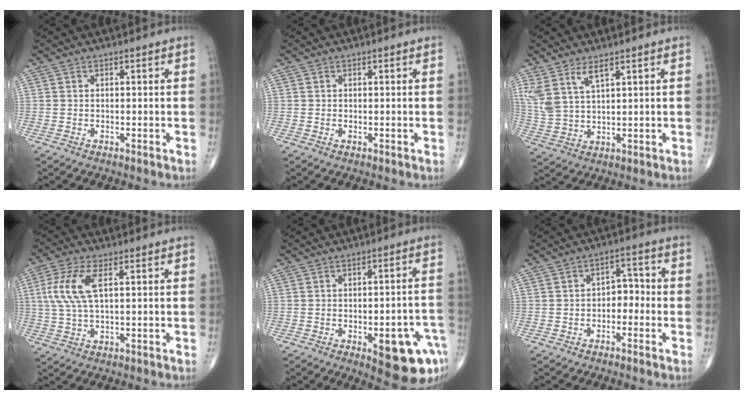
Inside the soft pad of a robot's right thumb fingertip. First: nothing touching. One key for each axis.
{"total": 0.0}
{"total": 6.6, "fx": 4.0, "fy": 2.2, "fz": 4.7, "tx": -0.108, "ty": -0.017, "tz": 0.091}
{"total": 8.4, "fx": 2.0, "fy": 3.2, "fz": 7.5, "tx": -0.186, "ty": 0.007, "tz": 0.042}
{"total": 13.3, "fx": -5.7, "fy": 4.7, "fz": 11.0, "tx": -0.100, "ty": 0.028, "tz": -0.059}
{"total": 4.1, "fx": -1.5, "fy": 2.8, "fz": 2.6, "tx": -0.017, "ty": 0.028, "tz": -0.033}